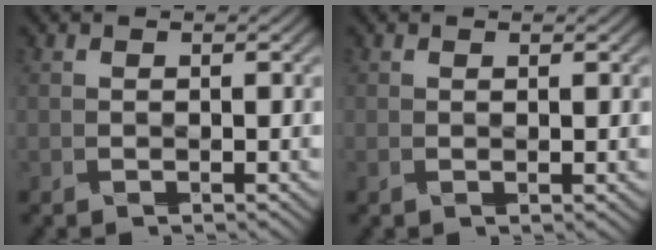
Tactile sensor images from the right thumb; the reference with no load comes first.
{"total": 0.6, "force": [0.2, 0.1, 0.5], "torque": [-0.010, 0.000, 0.004]}